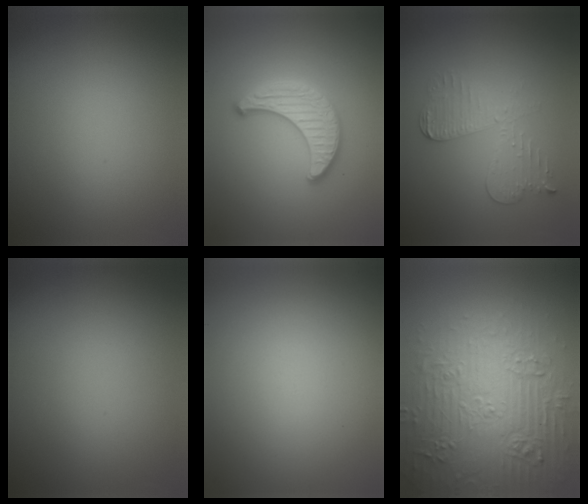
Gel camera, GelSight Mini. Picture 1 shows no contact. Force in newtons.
{"total": 3.4, "press": 3.4, "slide": 0.2}
{"total": 3.5, "press": 3.1, "slide": 1.7}
{"total": 0.0}
{"total": 0.0}
{"total": 8.1, "press": 7.8, "slide": 1.9}